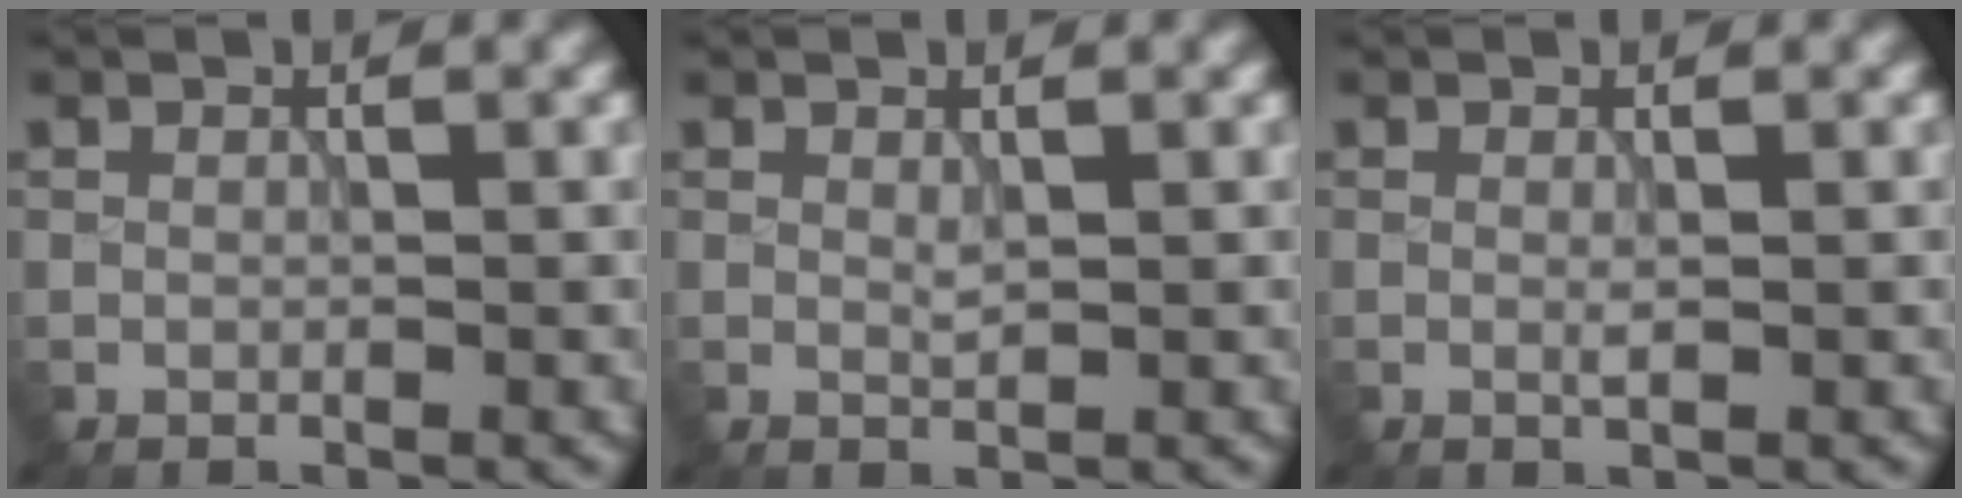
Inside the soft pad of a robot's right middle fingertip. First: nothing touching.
{"total": 0.7, "force": [0.3, 0.2, 0.6], "torque": [-0.014, -0.002, 0.008]}
{"total": 0.6, "force": [0.0, 0.1, 0.6], "torque": [-0.013, -0.002, -0.001]}